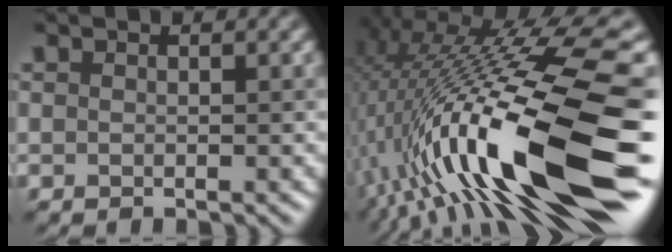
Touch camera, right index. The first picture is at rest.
{"total": 19.2, "force": [-2.3, 4.9, 18.4], "torque": [-0.294, 0.010, -0.046]}